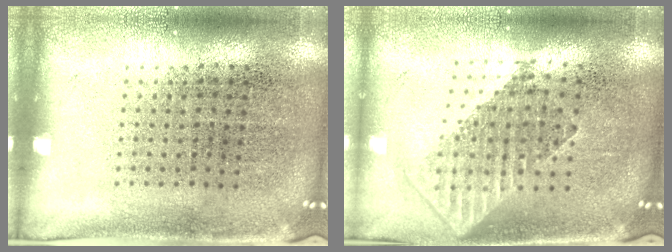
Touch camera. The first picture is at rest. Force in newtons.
{"total": 1.8, "press": 1.4, "slide": 1.1}